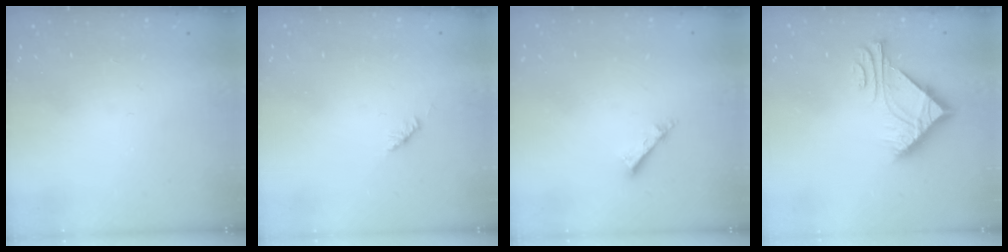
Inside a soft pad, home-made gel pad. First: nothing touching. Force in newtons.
{"total": 1.9, "press": 1.8, "slide": 0.6}
{"total": 2.3, "press": 2.3, "slide": 0.1}
{"total": 9.4, "press": 9.4, "slide": 0.8}